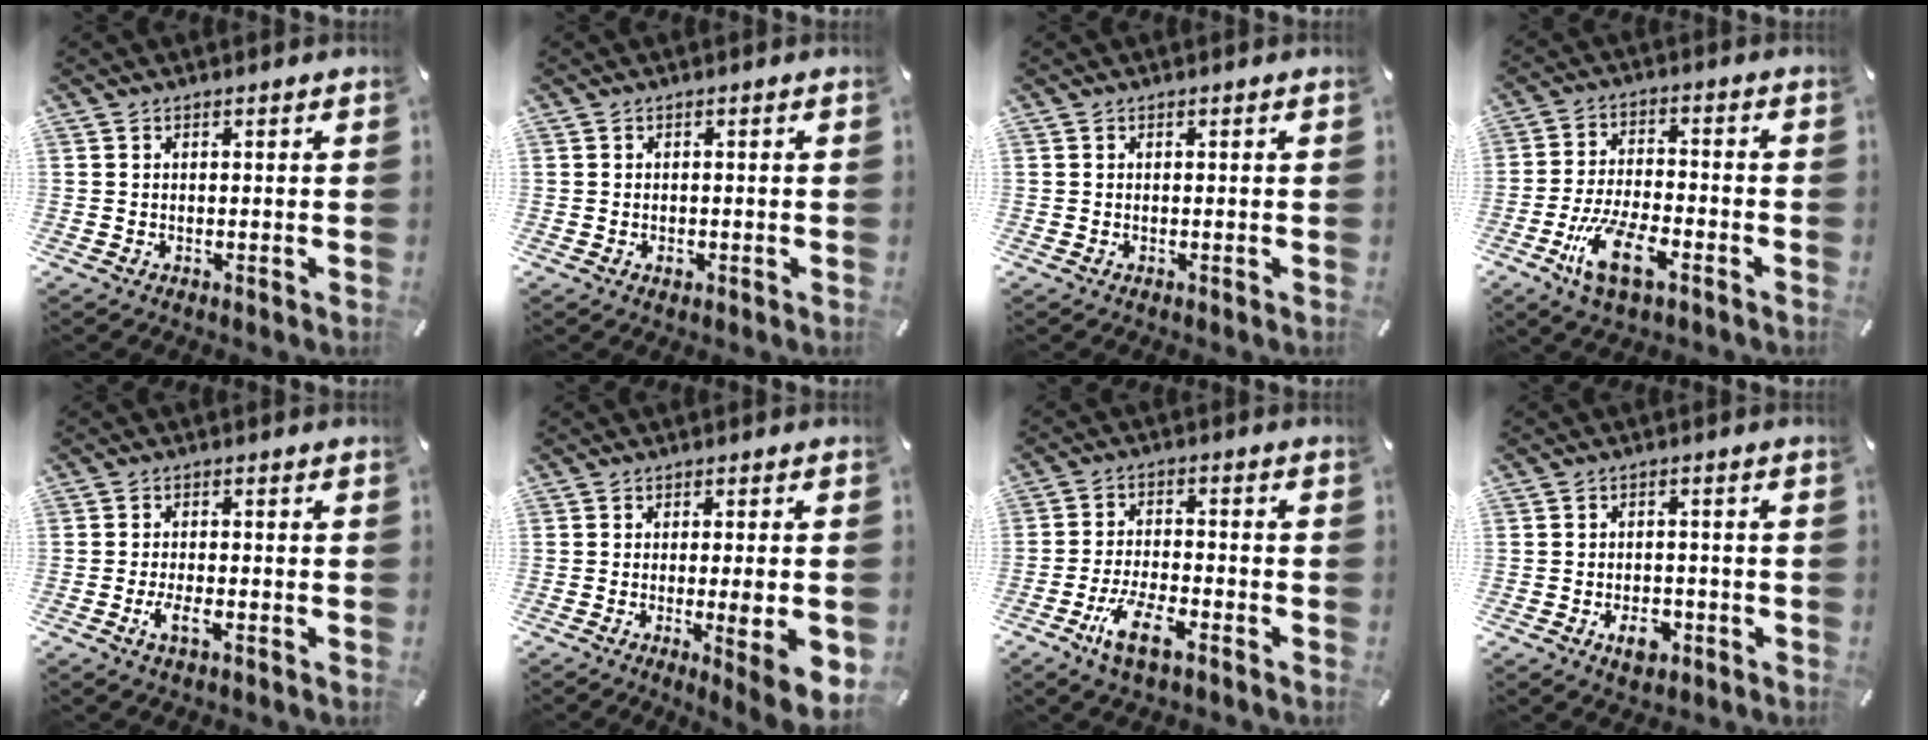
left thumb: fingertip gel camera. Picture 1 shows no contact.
{"total": 0.9, "force": [-0.3, 0.7, 0.5], "torque": [-0.008, 0.001, -0.007]}
{"total": 0.0}
{"total": 11.9, "force": [-5.8, 5.3, 9.0], "torque": [-0.193, 0.013, -0.109]}
{"total": 3.9, "force": [-1.8, 1.6, 3.1], "torque": [-0.069, 0.001, -0.035]}
{"total": 8.1, "force": [-1.5, 1.1, 7.9], "torque": [-0.109, -0.015, -0.019]}
{"total": 8.6, "force": [-4.7, 3.5, 6.3], "torque": [-0.134, 0.010, -0.087]}
{"total": 5.3, "force": [-2.4, 3.4, 3.3], "torque": [-0.055, 0.005, -0.043]}